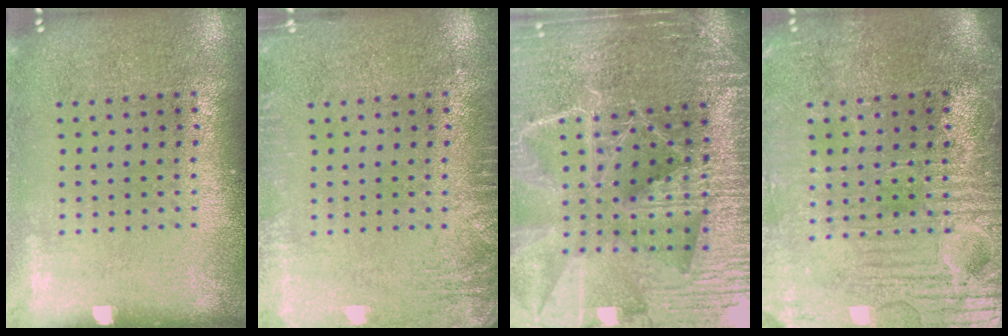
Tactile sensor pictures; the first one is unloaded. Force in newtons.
{"total": 2.1, "press": 2.1, "slide": 0.4}
{"total": 5.3, "press": 4.8, "slide": 2.3}
{"total": 4.0, "press": 3.7, "slide": 1.5}